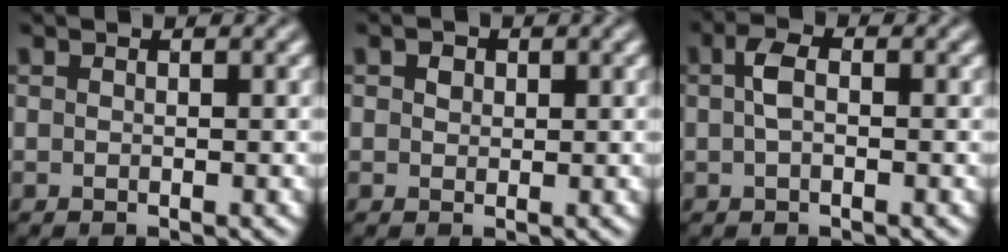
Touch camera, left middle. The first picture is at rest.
{"total": 1.1, "force": [0.4, 0.9, 0.5], "torque": [-0.008, 0.001, 0.004]}
{"total": 2.1, "force": [0.1, 1.1, 1.7], "torque": [-0.038, 0.005, -0.003]}